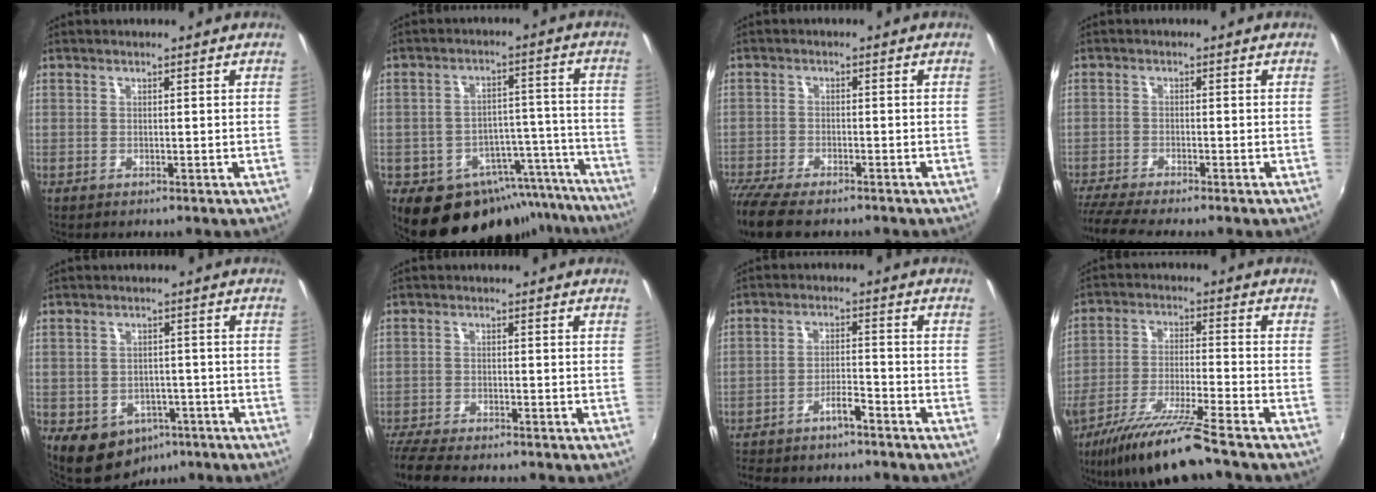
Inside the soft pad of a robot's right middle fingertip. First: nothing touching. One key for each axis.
{"total": 19.2, "fx": -15.3, "fy": 10.0, "fz": 6.1, "tx": -0.103, "ty": 0.045, "tz": -0.187}
{"total": 10.3, "fx": -8.5, "fy": 2.7, "fz": 5.1, "tx": -0.131, "ty": -0.046, "tz": -0.154}
{"total": 7.3, "fx": -6.5, "fy": 0.0, "fz": 3.3, "tx": -0.089, "ty": -0.032, "tz": -0.114}
{"total": 9.4, "fx": -5.2, "fy": 7.0, "fz": 3.4, "tx": -0.081, "ty": 0.000, "tz": -0.056}
{"total": 8.8, "fx": -7.8, "fy": 1.4, "fz": 3.7, "tx": -0.103, "ty": -0.036, "tz": -0.139}
{"total": 6.3, "fx": -5.6, "fy": 1.1, "fz": 2.7, "tx": -0.066, "ty": 0.008, "tz": -0.096}
{"total": 12.8, "fx": -10.2, "fy": -0.2, "fz": 7.8, "tx": -0.161, "ty": -0.023, "tz": -0.184}